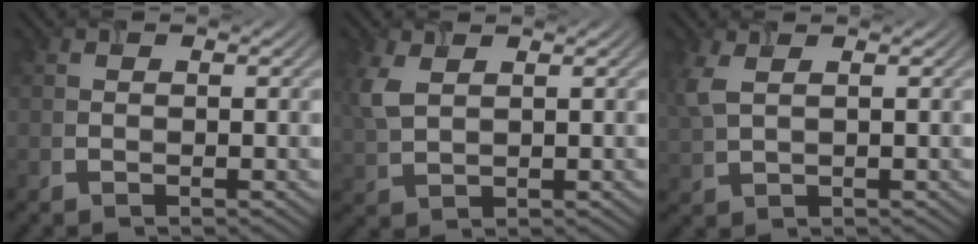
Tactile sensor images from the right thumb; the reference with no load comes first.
{"total": 4.0, "force": [1.6, 2.1, 3.0], "torque": [-0.090, 0.004, 0.037]}
{"total": 3.5, "force": [1.4, 1.5, 2.8], "torque": [-0.085, 0.005, 0.032]}